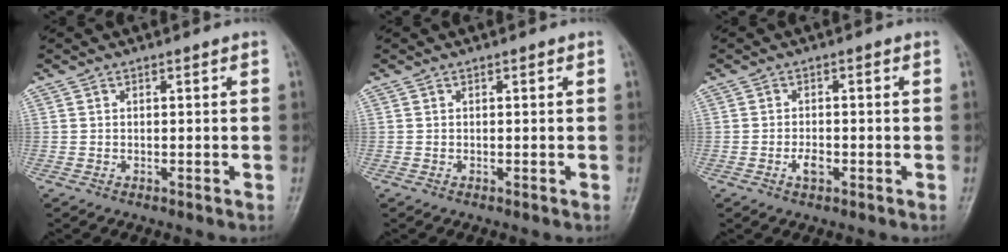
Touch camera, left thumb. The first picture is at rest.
{"total": 0.0}
{"total": 2.5, "force": [-1.0, 1.4, 1.9], "torque": [-0.031, 0.005, -0.019]}